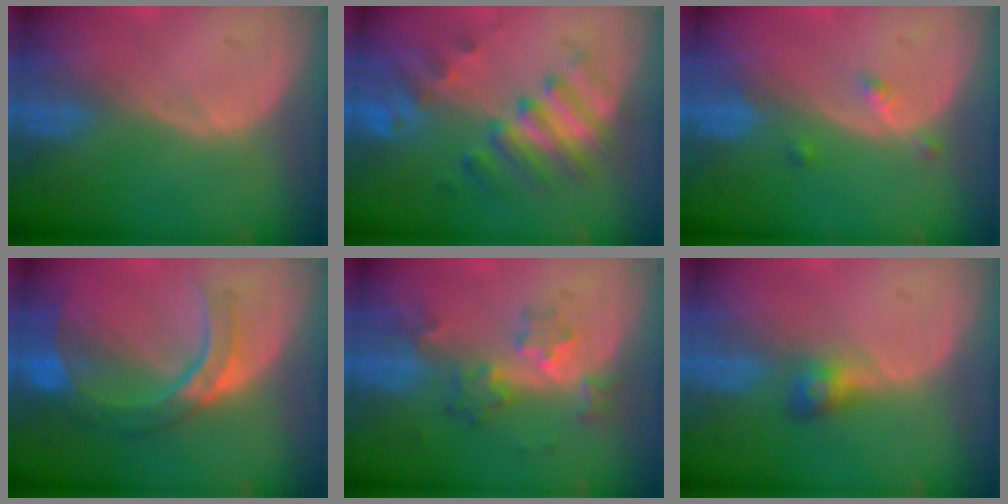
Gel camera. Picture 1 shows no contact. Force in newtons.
{"total": 7.6, "press": 7.4, "slide": 1.6}
{"total": 2.2, "press": 1.8, "slide": 1.3}
{"total": 9.1, "press": 7.9, "slide": 4.5}
{"total": 6.0, "press": 5.4, "slide": 2.7}
{"total": 2.7, "press": 2.6, "slide": 0.8}